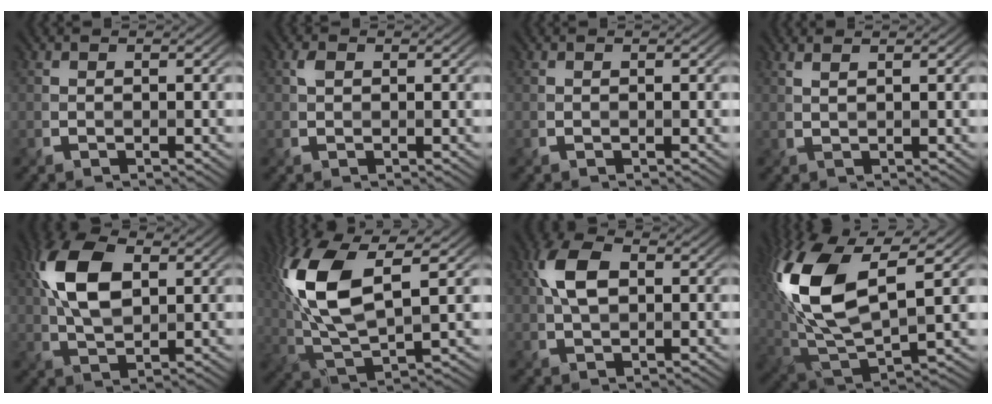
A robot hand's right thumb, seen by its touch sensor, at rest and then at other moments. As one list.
[{"total": 1.1, "force": [0.5, 0.7, 0.7], "torque": [-0.018, 0.002, 0.011]}, {"total": 0.0}, {"total": 2.0, "force": [1.3, 0.5, 1.4], "torque": [-0.016, 0.001, 0.012]}, {"total": 10.3, "force": [2.7, 5.5, 8.3], "torque": [-0.192, 0.012, 0.047]}, {"total": 13.8, "force": [3.6, 5.9, 11.9], "torque": [-0.285, 0.011, 0.077]}, {"total": 5.7, "force": [1.1, 3.2, 4.5], "torque": [-0.099, 0.011, 0.019]}, {"total": 17.0, "force": [4.4, 8.4, 14.1], "torque": [-0.335, 0.008, 0.089]}]